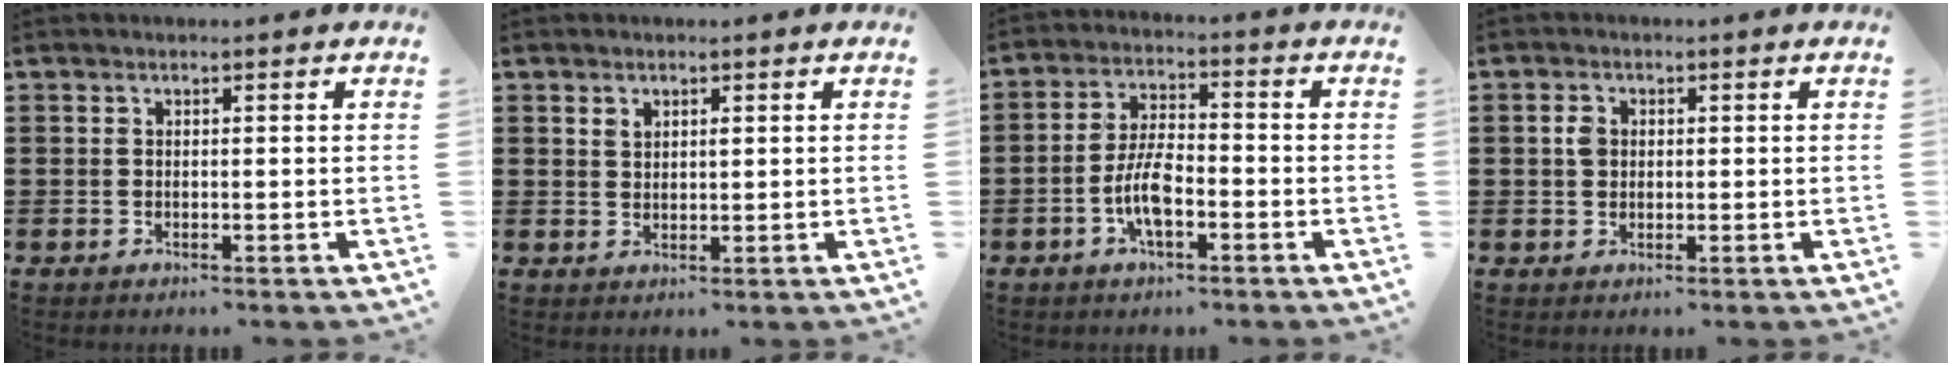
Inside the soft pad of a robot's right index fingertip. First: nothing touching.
{"total": 1.2, "force": [0.8, 0.6, 0.6], "torque": [-0.013, 0.003, 0.014]}
{"total": 6.9, "force": [-2.5, 2.5, 5.9], "torque": [-0.139, -0.004, -0.055]}
{"total": 2.0, "force": [0.3, 1.4, 1.3], "torque": [-0.029, 0.008, 0.005]}